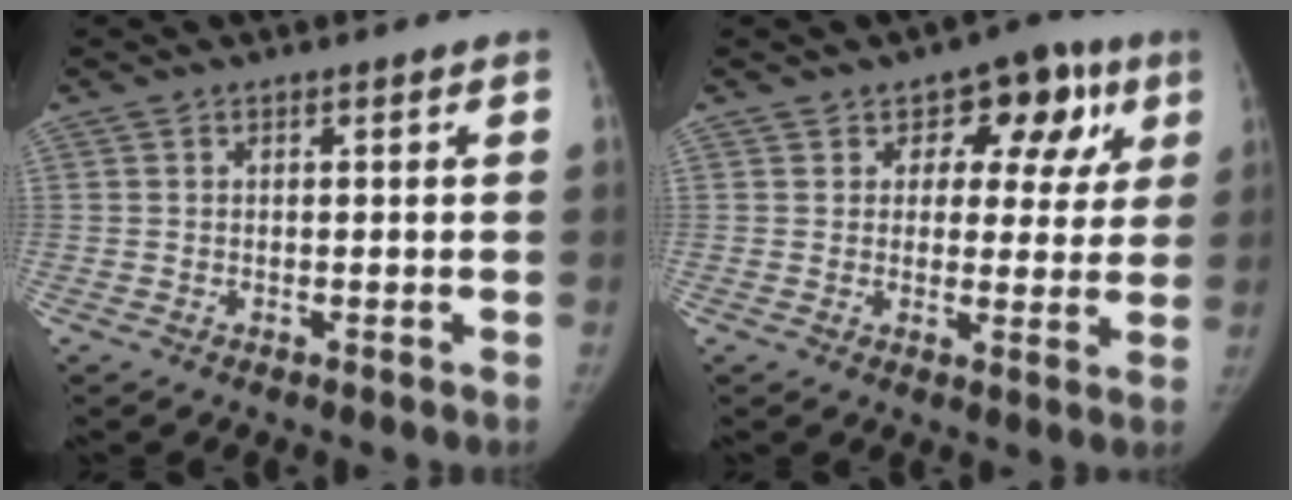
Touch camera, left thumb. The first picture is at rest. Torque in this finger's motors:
{"motor_torque": [-0.05, 0.67, -0.16, 0.12, -0.08]}